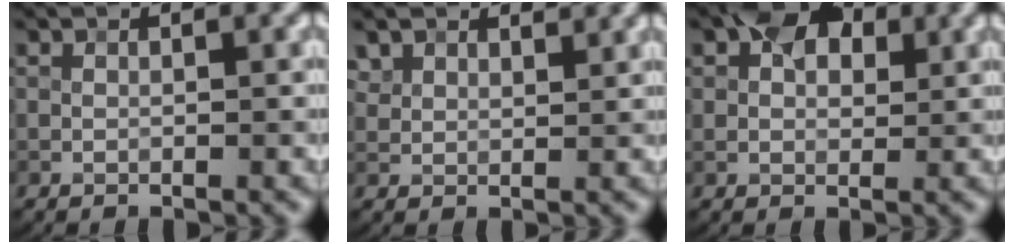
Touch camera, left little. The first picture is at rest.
{"total": 3.7, "force": [3.1, 1.9, 0.9], "torque": [-0.037, -0.009, 0.066]}
{"total": 4.2, "force": [1.5, 2.9, 2.7], "torque": [-0.039, 0.005, 0.020]}